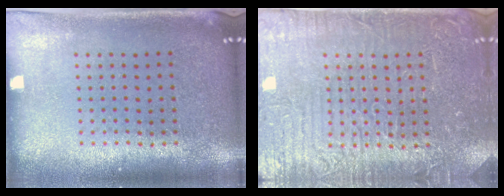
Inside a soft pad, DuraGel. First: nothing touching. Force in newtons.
{"total": 4.7, "press": 4.6, "slide": 1.1}